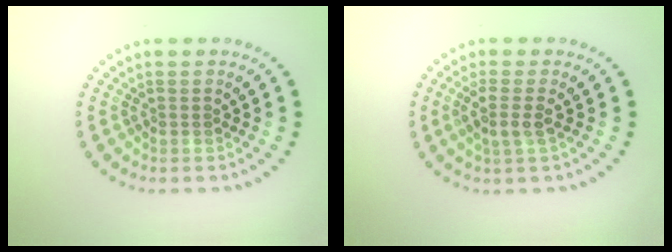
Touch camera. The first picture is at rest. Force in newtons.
{"total": 2.1, "press": 1.7, "slide": 1.2}